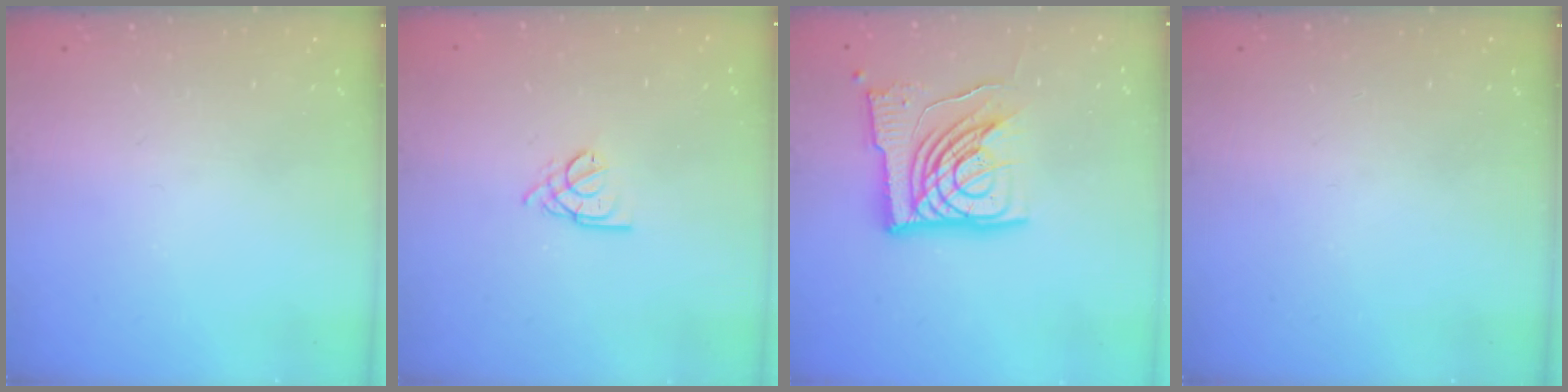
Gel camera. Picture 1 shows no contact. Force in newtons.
{"total": 2.3, "press": 2.3, "slide": 0.5}
{"total": 15.6, "press": 15.5, "slide": 1.6}
{"total": 0.0}